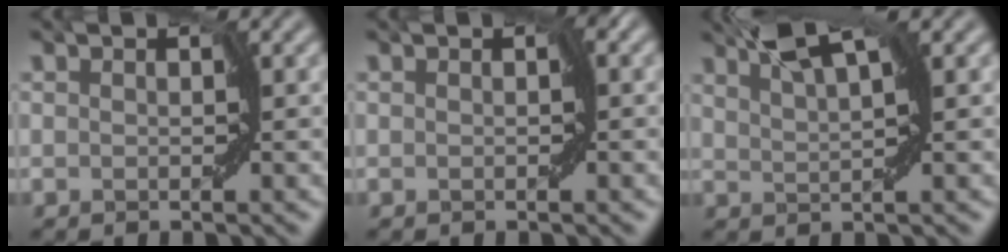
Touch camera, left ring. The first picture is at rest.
{"total": 1.2, "force": [0.0, 0.4, 1.1], "torque": [-0.021, 0.001, -0.004]}
{"total": 4.5, "force": [3.5, 0.3, 2.7], "torque": [-0.046, 0.016, 0.049]}